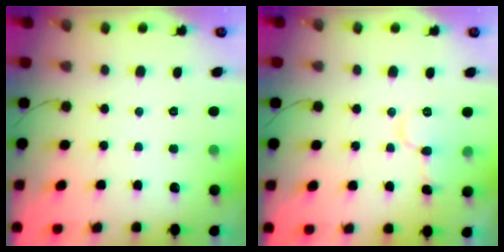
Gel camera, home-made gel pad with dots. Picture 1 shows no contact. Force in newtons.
{"total": 8.3, "press": 8.3, "slide": 0.5}